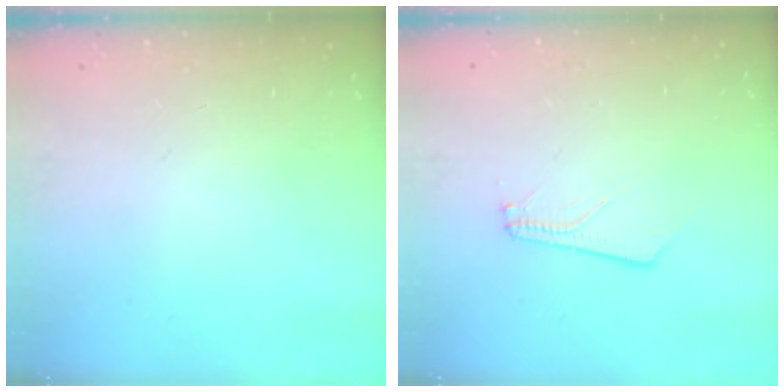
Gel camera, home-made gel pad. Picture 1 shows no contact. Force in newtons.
{"total": 2.4, "press": 2.4, "slide": 0.4}